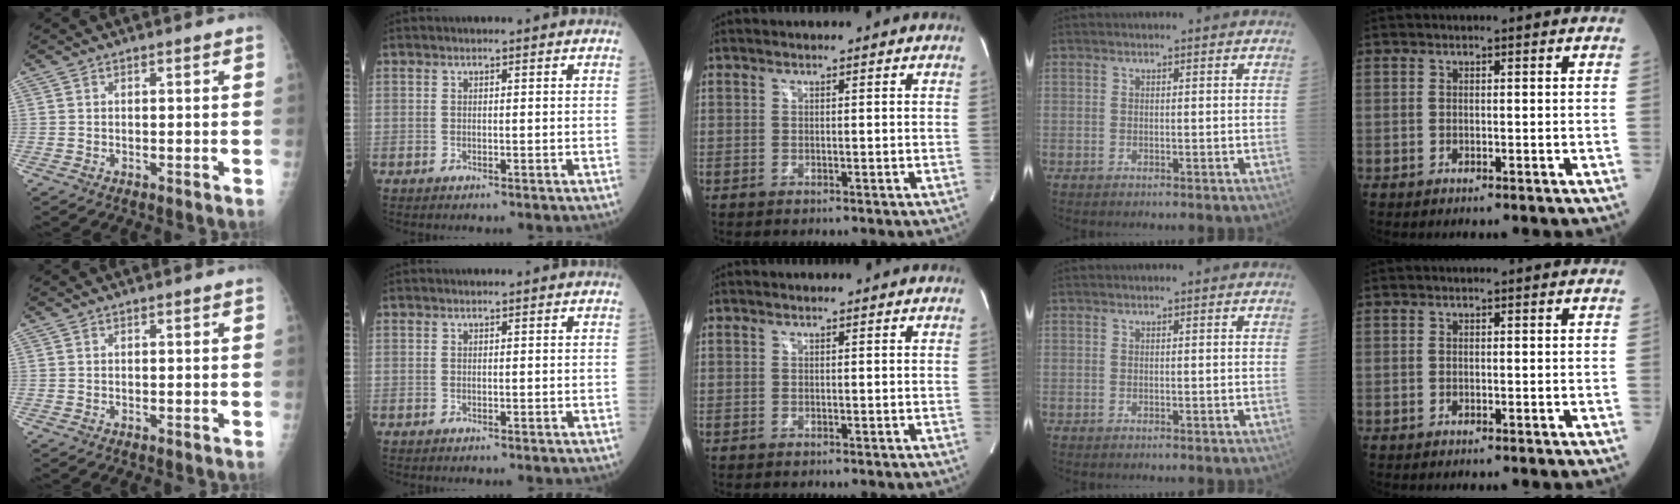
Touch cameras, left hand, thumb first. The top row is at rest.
{}